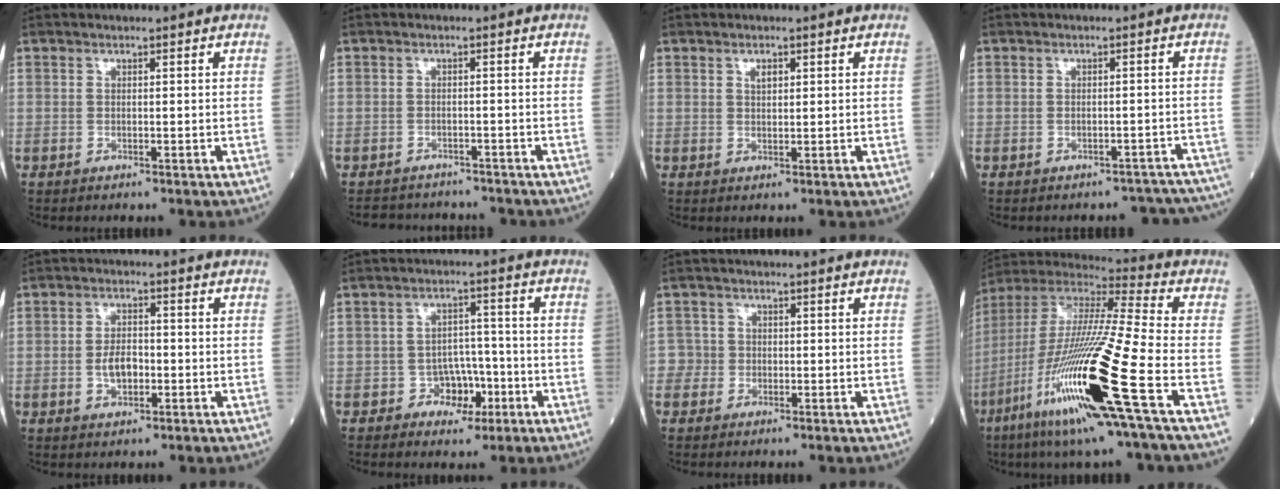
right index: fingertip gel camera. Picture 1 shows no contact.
{"total": 6.7, "force": [-6.2, 2.4, 0.7], "torque": [-0.006, 0.007, -0.080]}
{"total": 1.4, "force": [0.8, 0.6, 1.0], "torque": [-0.018, 0.000, 0.014]}
{"total": 9.3, "force": [-8.5, 3.8, 0.7], "torque": [0.013, 0.032, -0.081]}
{"total": 4.0, "force": [-0.9, 2.1, 3.3], "torque": [-0.063, 0.004, -0.017]}
{"total": 4.9, "force": [-2.3, 3.8, 2.1], "torque": [-0.017, 0.015, -0.033]}
{"total": 2.2, "force": [-0.6, 2.1, -0.3], "torque": [0.019, 0.010, -0.020]}
{"total": 24.3, "force": [-9.1, 0.4, 22.5], "torque": [-0.468, -0.050, -0.179]}